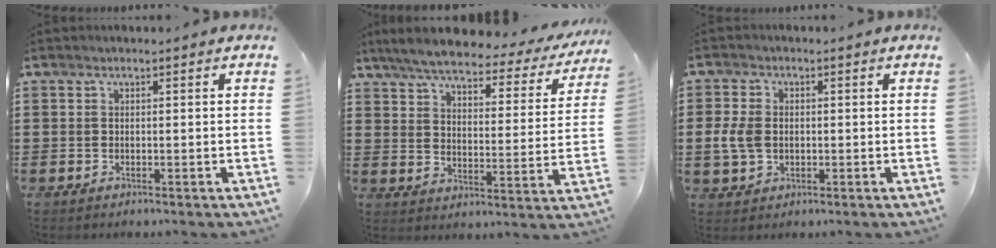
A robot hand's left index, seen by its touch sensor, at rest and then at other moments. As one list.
[{"total": 5.8, "force": [5.2, 0.9, 2.5], "torque": [-0.075, -0.030, 0.085]}, {"total": 4.4, "force": [-0.2, 3.3, 2.9], "torque": [-0.090, -0.001, -0.012]}]